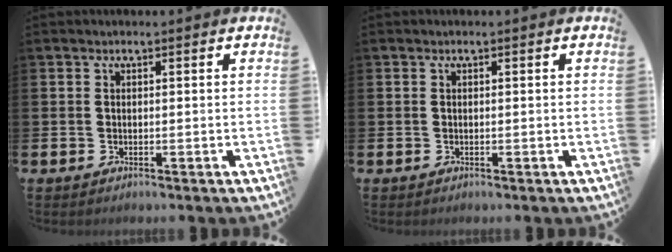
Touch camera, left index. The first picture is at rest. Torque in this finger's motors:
{"motor_torque": [0.00, 0.00, 0.00, 0.00]}